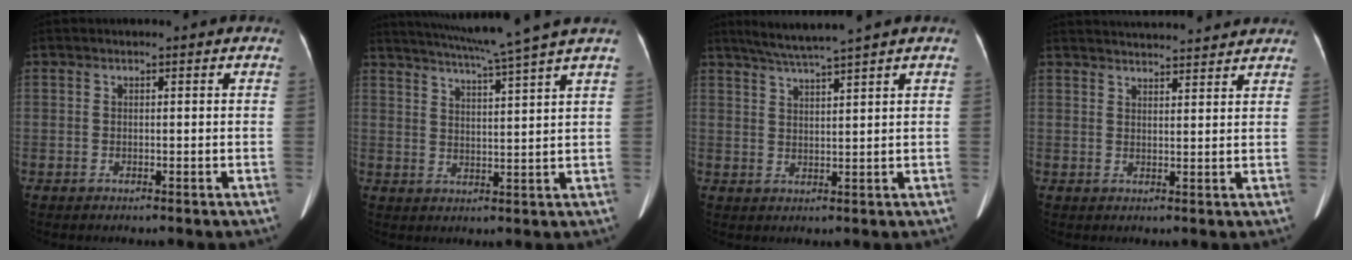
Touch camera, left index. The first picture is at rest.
{"total": 11.8, "force": [10.0, -2.5, 5.9], "torque": [-0.103, -0.011, 0.143]}
{"total": 5.9, "force": [4.9, -1.5, 3.0], "torque": [-0.053, 0.008, 0.090]}
{"total": 12.3, "force": [11.8, 1.1, 3.4], "torque": [-0.051, 0.029, 0.153]}